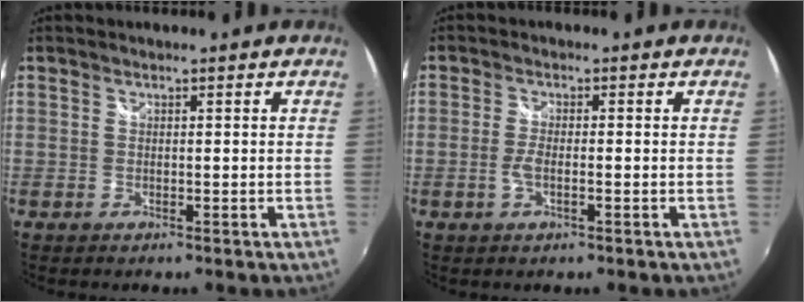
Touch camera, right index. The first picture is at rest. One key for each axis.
{"total": 2.8, "fx": -0.9, "fy": 0.4, "fz": 2.6, "tx": -0.055, "ty": -0.002, "tz": -0.018}